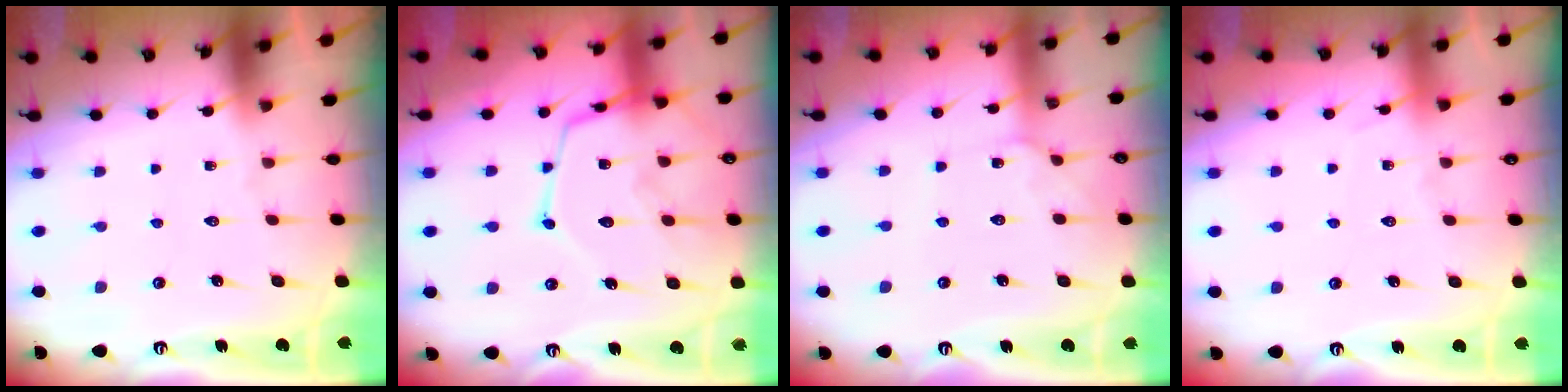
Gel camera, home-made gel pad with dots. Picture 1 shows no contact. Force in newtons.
{"total": 15.6, "press": 15.6, "slide": 1.2}
{"total": 3.9, "press": 3.8, "slide": 0.5}
{"total": 3.7, "press": 3.7, "slide": 0.5}